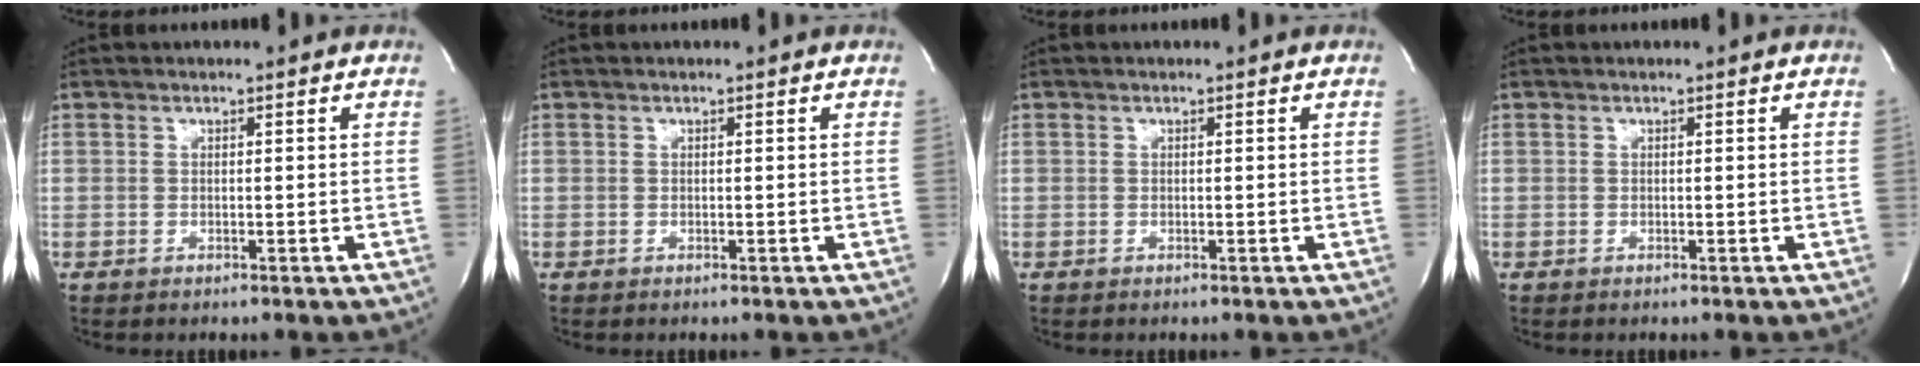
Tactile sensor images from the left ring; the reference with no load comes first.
{"total": 0.0}
{"total": 0.0}
{"total": 0.0}